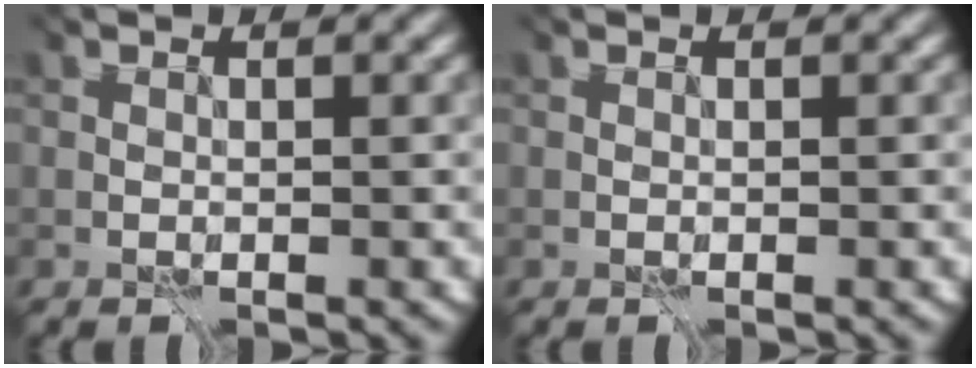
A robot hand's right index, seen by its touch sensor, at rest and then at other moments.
{"total": 0.0}